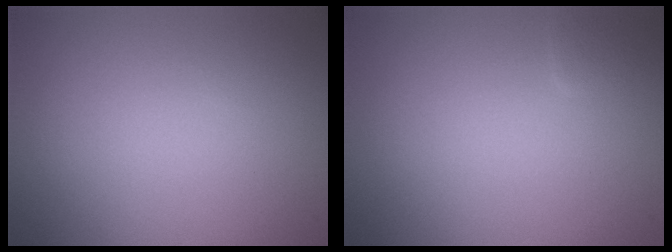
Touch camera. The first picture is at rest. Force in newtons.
{"total": 0.8, "press": 0.8, "slide": 0.1}